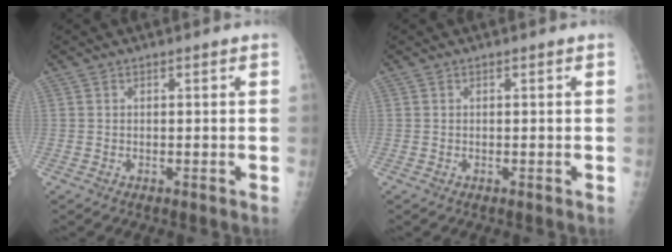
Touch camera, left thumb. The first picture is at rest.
{"total": 0.0}